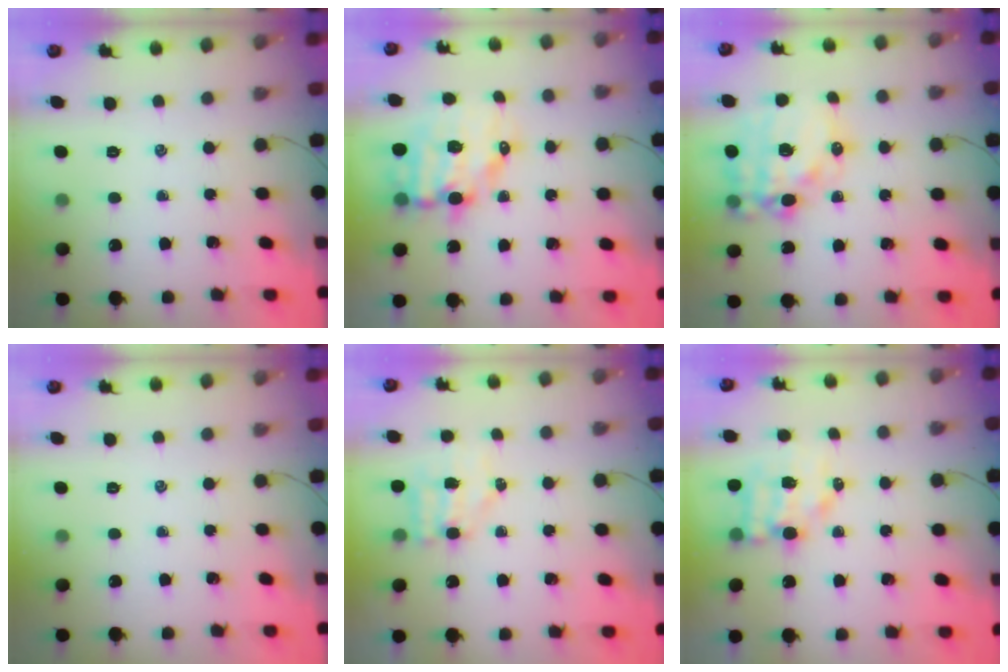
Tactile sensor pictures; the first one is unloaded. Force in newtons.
{"total": 11.5, "press": 11.2, "slide": 2.5}
{"total": 18.5, "press": 18.0, "slide": 4.4}
{"total": 0.0}
{"total": 5.3, "press": 5.2, "slide": 0.7}
{"total": 7.8, "press": 7.8, "slide": 0.8}